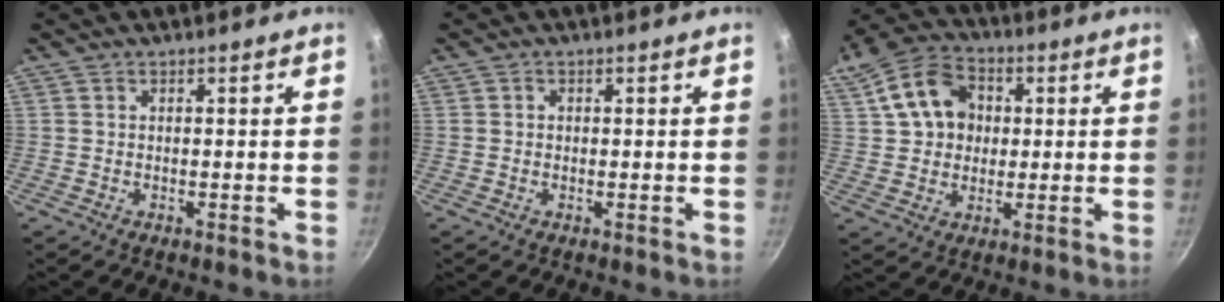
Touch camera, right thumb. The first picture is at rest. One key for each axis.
{"total": 0.6, "fx": 0.0, "fy": 0.6, "fz": 0.0, "tx": 0.005, "ty": 0.002, "tz": -0.001}
{"total": 12.5, "fx": 2.9, "fy": 9.8, "fz": 7.3, "tx": -0.107, "ty": 0.014, "tz": 0.041}